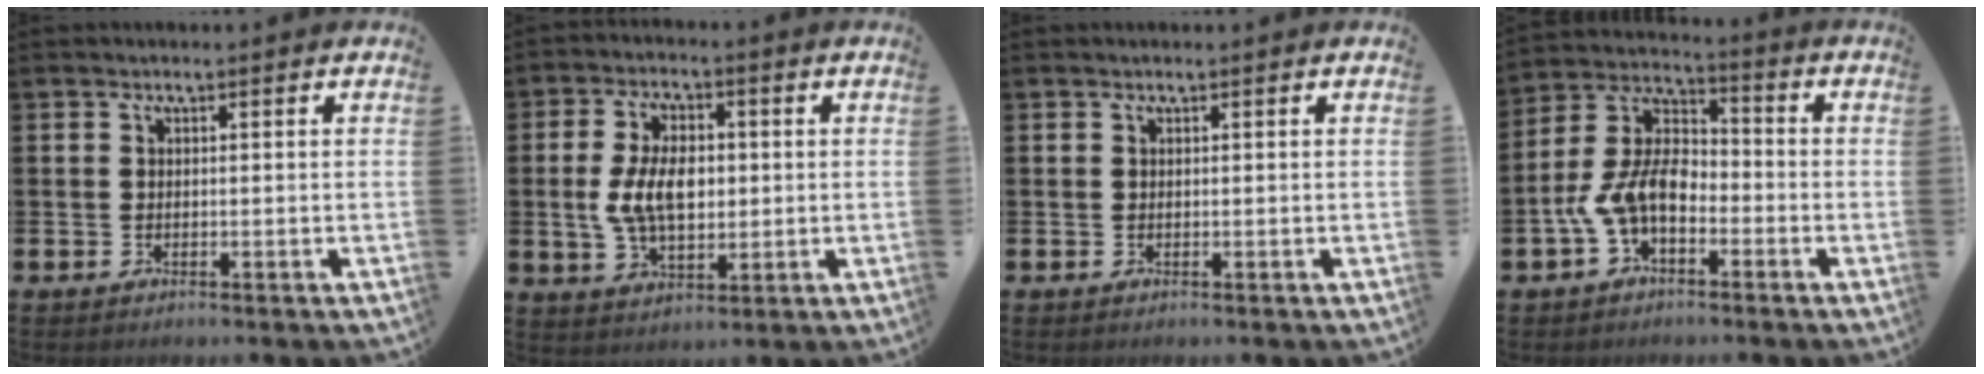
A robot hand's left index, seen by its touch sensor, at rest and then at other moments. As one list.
[{"total": 7.4, "force": [0.6, 4.3, 6.0], "torque": [-0.116, 0.010, 0.008]}, {"total": 0.0}, {"total": 7.9, "force": [-2.5, 4.9, 5.7], "torque": [-0.145, -0.003, -0.055]}]